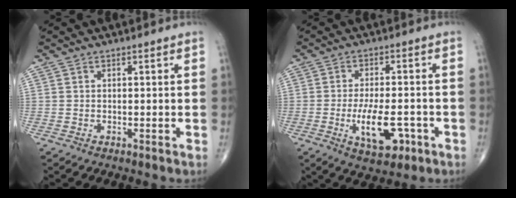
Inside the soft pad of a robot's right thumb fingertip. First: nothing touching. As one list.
[{"total": 9.4, "force": [-3.1, 4.1, 7.8], "torque": [-0.126, 0.004, -0.044]}]